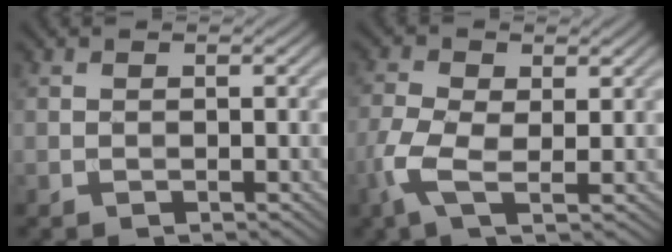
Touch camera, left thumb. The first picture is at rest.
{"total": 5.3, "force": [-1.2, 2.5, 4.5], "torque": [-0.122, -0.003, -0.028]}